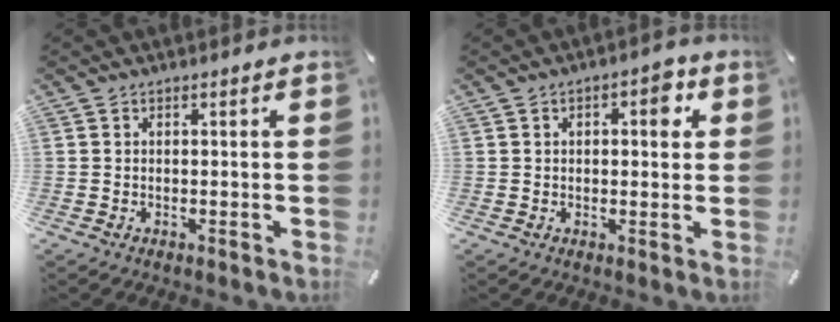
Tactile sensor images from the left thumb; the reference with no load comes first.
{"total": 5.4, "force": [1.4, 2.9, 4.4], "torque": [-0.042, -0.005, 0.010]}